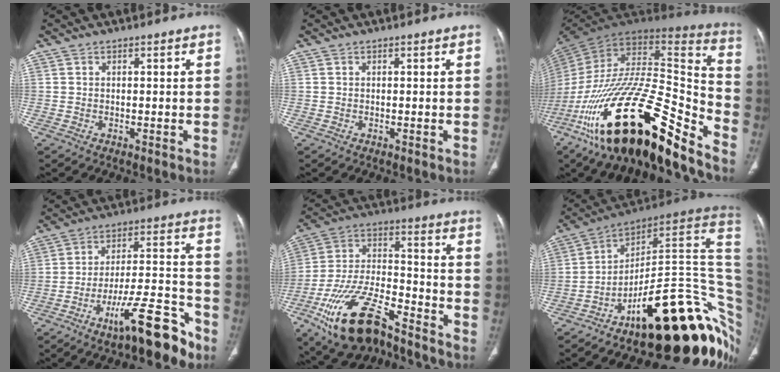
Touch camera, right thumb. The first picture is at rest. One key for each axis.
{"total": 0.0}
{"total": 36.1, "fx": -21.5, "fy": 11.7, "fz": 26.5, "tx": -0.425, "ty": 0.063, "tz": -0.359}
{"total": 14.9, "fx": -9.9, "fy": 3.7, "fz": 10.6, "tx": -0.163, "ty": 0.080, "tz": -0.164}
{"total": 20.2, "fx": -12.6, "fy": 8.5, "fz": 13.3, "tx": -0.259, "ty": 0.062, "tz": -0.223}
{"total": 26.5, "fx": -7.9, "fy": 10.0, "fz": 23.2, "tx": -0.157, "ty": 0.123, "tz": -0.108}